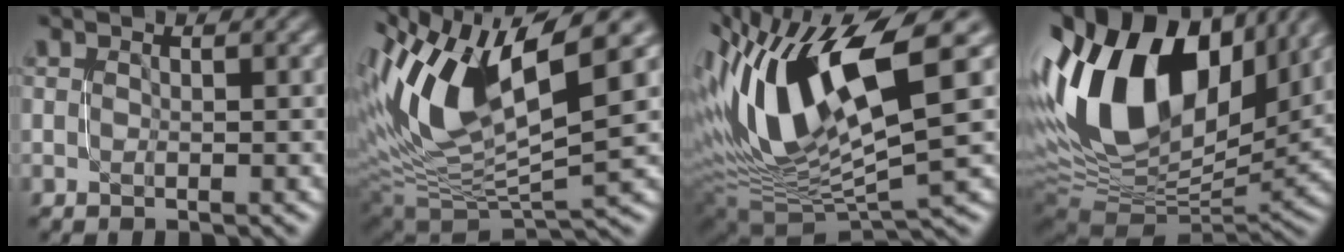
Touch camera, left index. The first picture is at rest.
{"total": 11.5, "force": [4.7, 4.3, 9.6], "torque": [-0.189, 0.012, 0.091]}
{"total": 12.6, "force": [3.3, 4.8, 11.1], "torque": [-0.226, 0.011, 0.064]}
{"total": 15.2, "force": [4.5, 9.2, 11.2], "torque": [-0.217, 0.018, 0.075]}